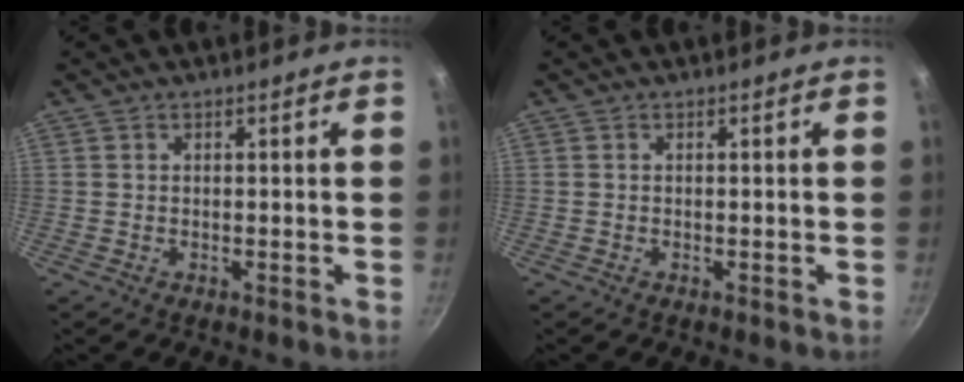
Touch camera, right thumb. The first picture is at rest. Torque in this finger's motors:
{"motor_torque": [1.26, 0.86, 0.20, -0.32, 0.03]}